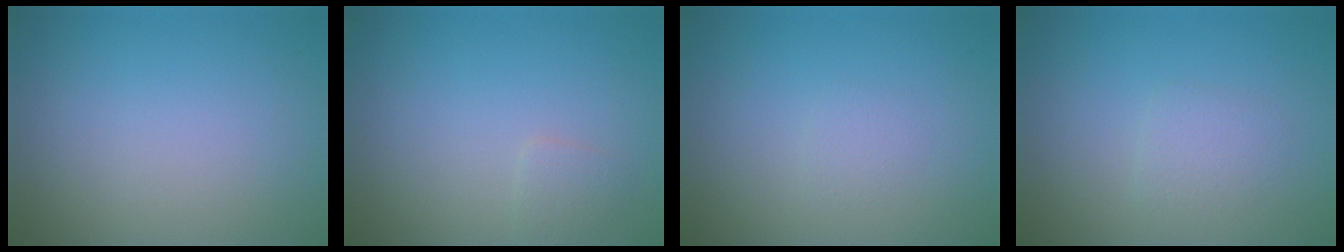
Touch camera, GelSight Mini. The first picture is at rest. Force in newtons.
{"total": 1.0, "press": 1.0, "slide": 0.0}
{"total": 0.7, "press": 0.7, "slide": 0.0}
{"total": 1.6, "press": 1.6, "slide": 0.1}